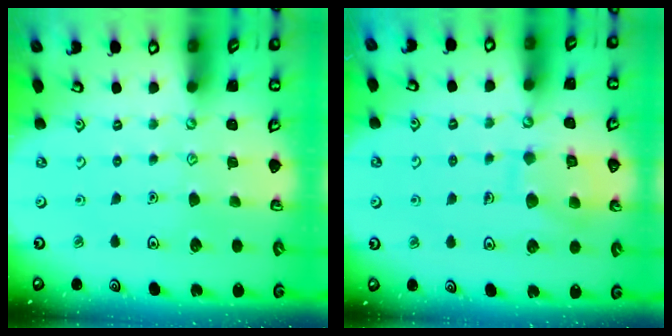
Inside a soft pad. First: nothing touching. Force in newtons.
{"total": 9.9, "press": 9.8, "slide": 0.9}